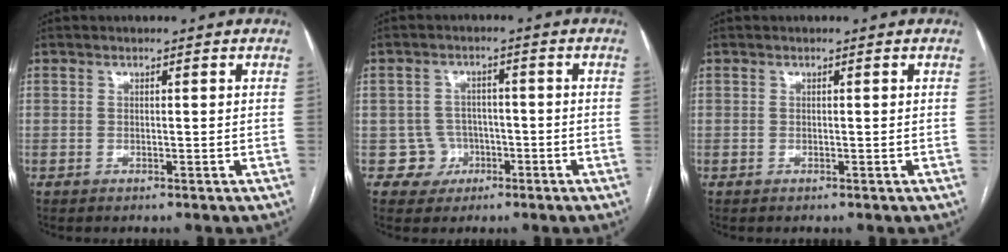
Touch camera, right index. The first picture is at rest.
{"total": 4.4, "force": [-1.5, 4.1, -0.3], "torque": [0.018, 0.018, -0.018]}
{"total": 0.0}